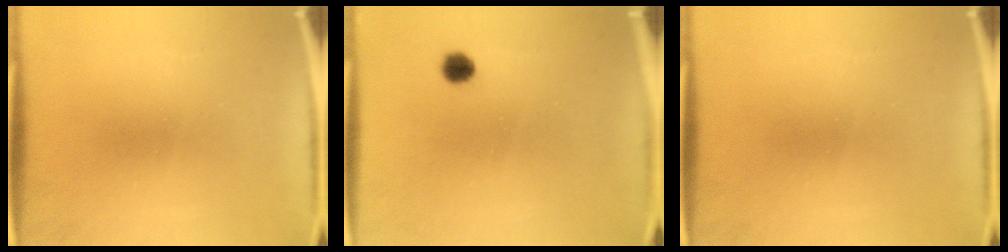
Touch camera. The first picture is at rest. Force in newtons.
{"total": 2.3}
{"total": 0.0}